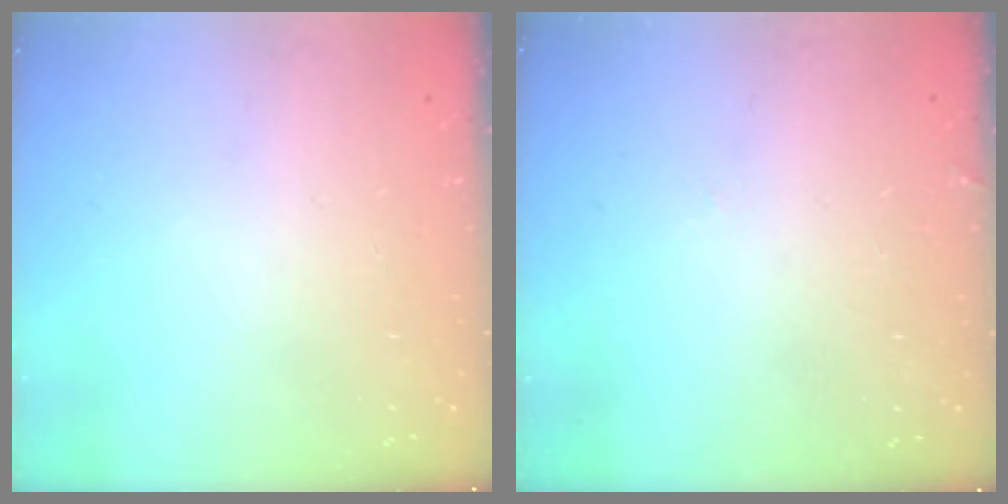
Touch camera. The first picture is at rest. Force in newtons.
{"total": 5.0, "press": 5.0, "slide": 0.2}